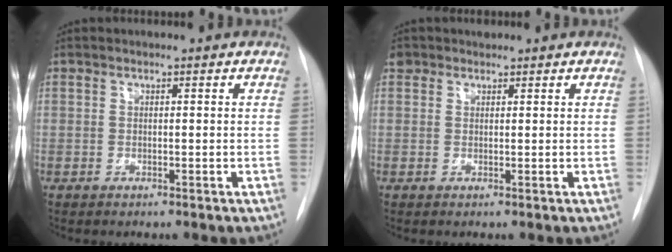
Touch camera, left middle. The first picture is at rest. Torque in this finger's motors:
{"motor_torque": [0.06, -0.03, -0.05, -0.01]}